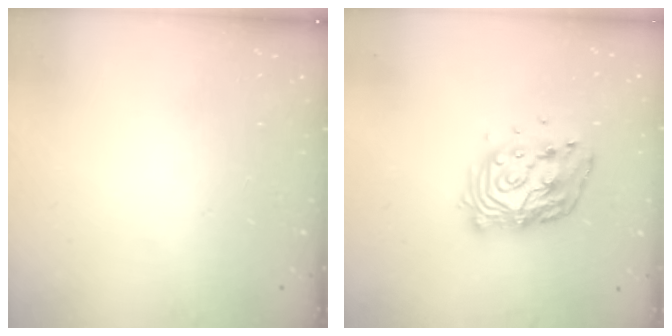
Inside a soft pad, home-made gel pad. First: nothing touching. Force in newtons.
{"total": 13.7, "press": 13.7, "slide": 1.2}